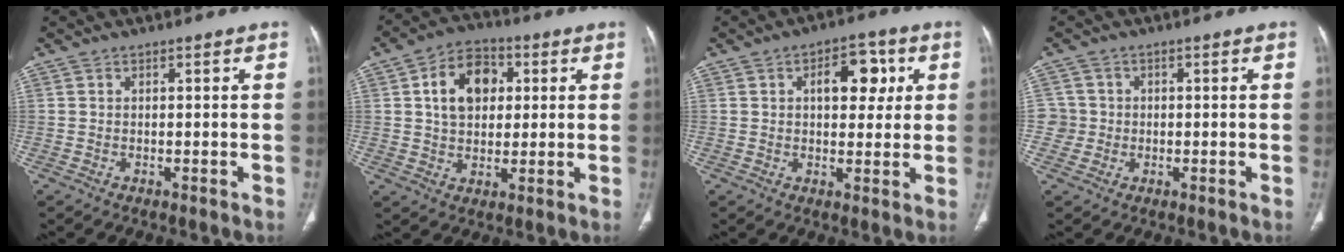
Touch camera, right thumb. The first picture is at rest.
{"total": 11.3, "force": [2.7, 8.1, 7.5], "torque": [-0.095, 0.007, 0.040]}
{"total": 9.0, "force": [2.6, 5.4, 6.8], "torque": [-0.057, 0.005, 0.034]}
{"total": 3.4, "force": [-0.3, 3.4, -0.1], "torque": [0.026, 0.010, -0.009]}